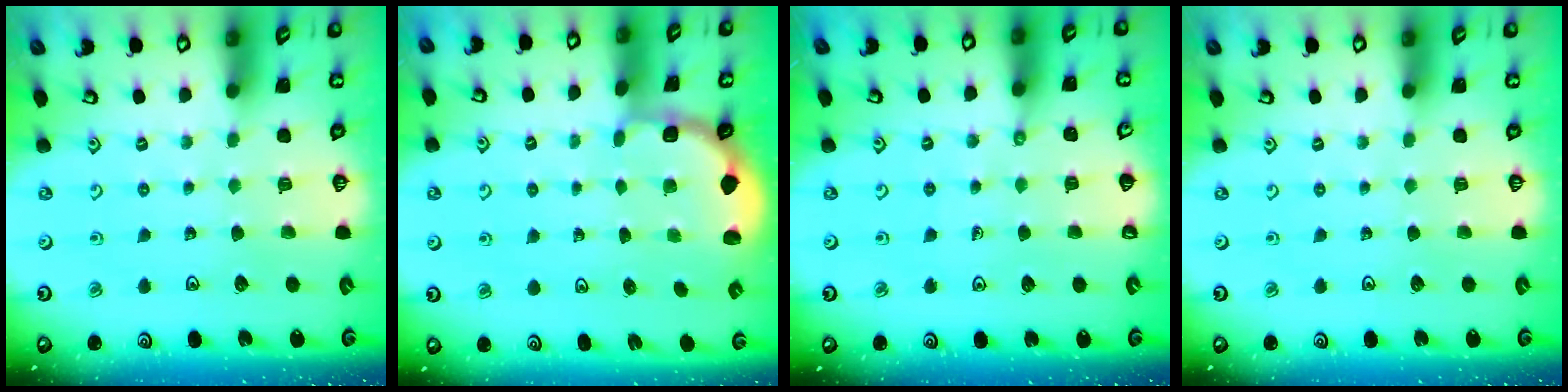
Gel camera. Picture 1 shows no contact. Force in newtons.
{"total": 1.8, "press": 1.6, "slide": 0.7}
{"total": 2.3, "press": 2.3, "slide": 0.5}
{"total": 0.0}